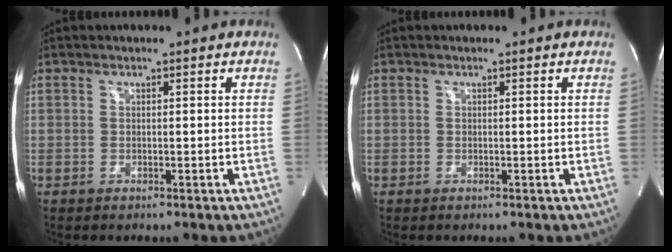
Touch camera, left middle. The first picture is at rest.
{"total": 0.0}